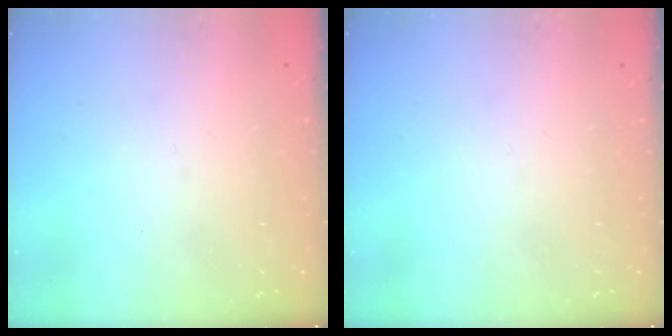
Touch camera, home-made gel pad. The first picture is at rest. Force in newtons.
{"total": 0.0}